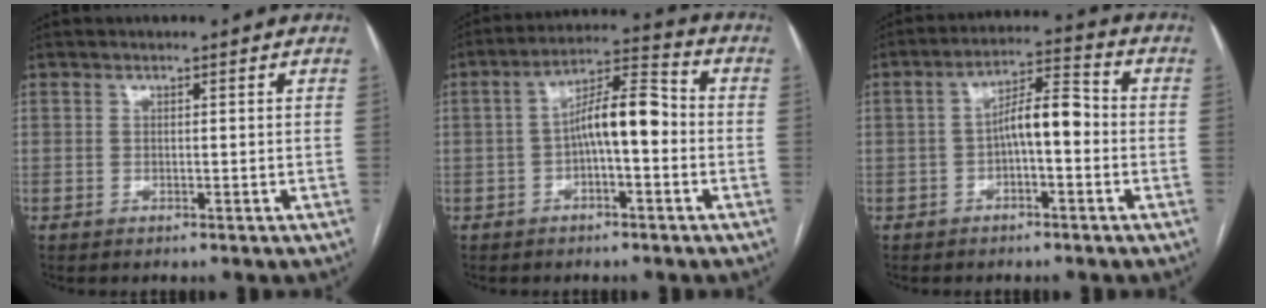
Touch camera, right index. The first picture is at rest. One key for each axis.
{"total": 8.8, "fx": -1.1, "fy": 2.3, "fz": 8.4, "tx": -0.146, "ty": 0.032, "tz": -0.020}
{"total": 7.0, "fx": -1.1, "fy": 2.0, "fz": 6.7, "tx": -0.115, "ty": 0.030, "tz": -0.018}